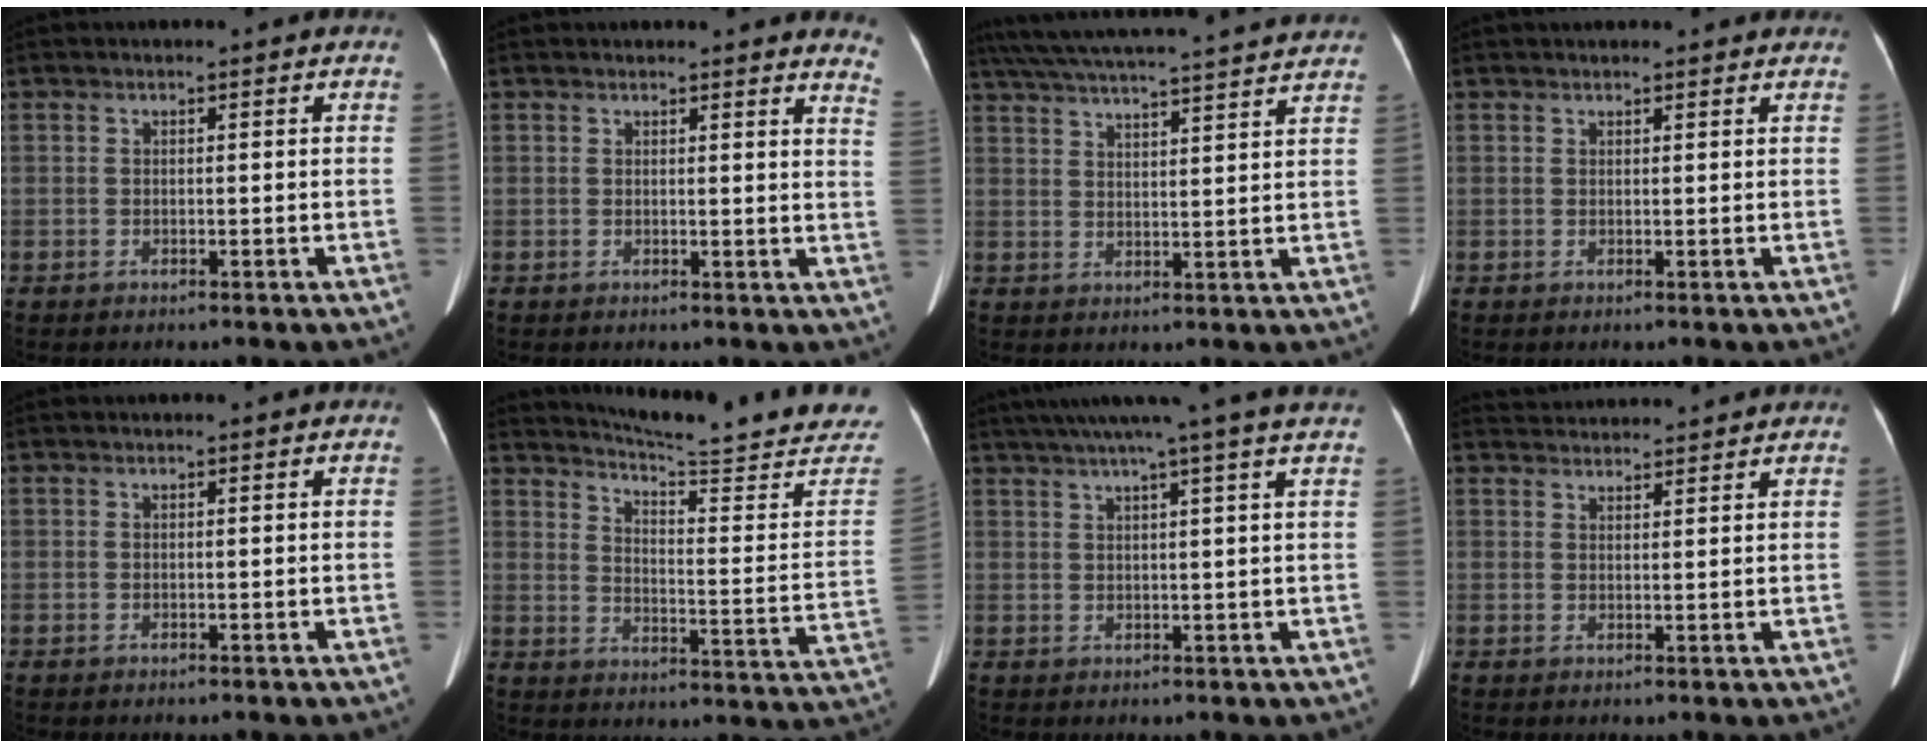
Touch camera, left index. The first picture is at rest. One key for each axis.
{"total": 7.8, "fx": 7.6, "fy": 0.4, "fz": 1.8, "tx": -0.001, "ty": -0.043, "tz": 0.048}
{"total": 23.0, "fx": 21.0, "fy": 0.9, "fz": 9.4, "tx": -0.166, "ty": 0.016, "tz": 0.283}
{"total": 5.6, "fx": 5.1, "fy": 1.5, "fz": 2.0, "tx": -0.020, "ty": 0.034, "tz": 0.059}
{"total": 0.0}
{"total": 23.0, "fx": 21.4, "fy": 0.0, "fz": 8.4, "tx": -0.121, "ty": -0.103, "tz": 0.260}
{"total": 12.1, "fx": 9.6, "fy": -2.2, "fz": 7.1, "tx": -0.117, "ty": 0.006, "tz": 0.120}
{"total": 6.9, "fx": 6.8, "fy": 0.6, "fz": 1.3, "tx": -0.024, "ty": 0.030, "tz": 0.096}